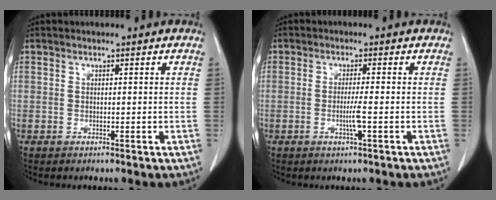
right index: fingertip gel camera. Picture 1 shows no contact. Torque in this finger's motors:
{"motor_torque": [-0.02, 0.01, 0.06, 0.01]}